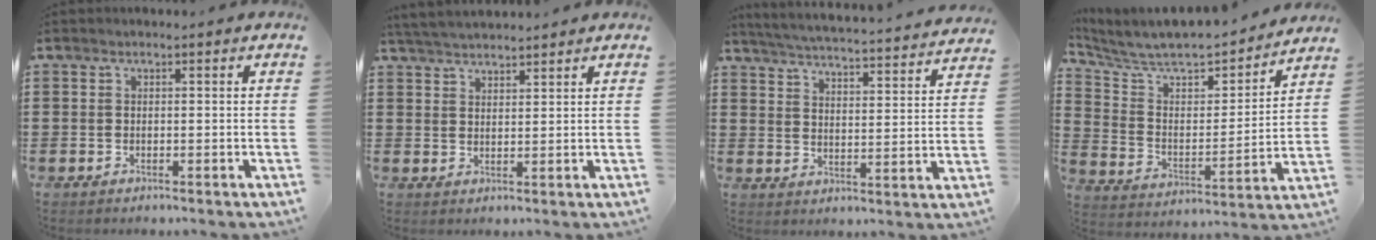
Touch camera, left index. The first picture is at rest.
{"total": 3.4, "force": [3.4, 0.2, 0.5], "torque": [-0.020, -0.005, 0.064]}
{"total": 4.2, "force": [4.0, -0.8, 0.8], "torque": [-0.038, -0.039, 0.062]}
{"total": 6.6, "force": [6.1, 1.9, 1.7], "torque": [-0.068, -0.050, 0.102]}